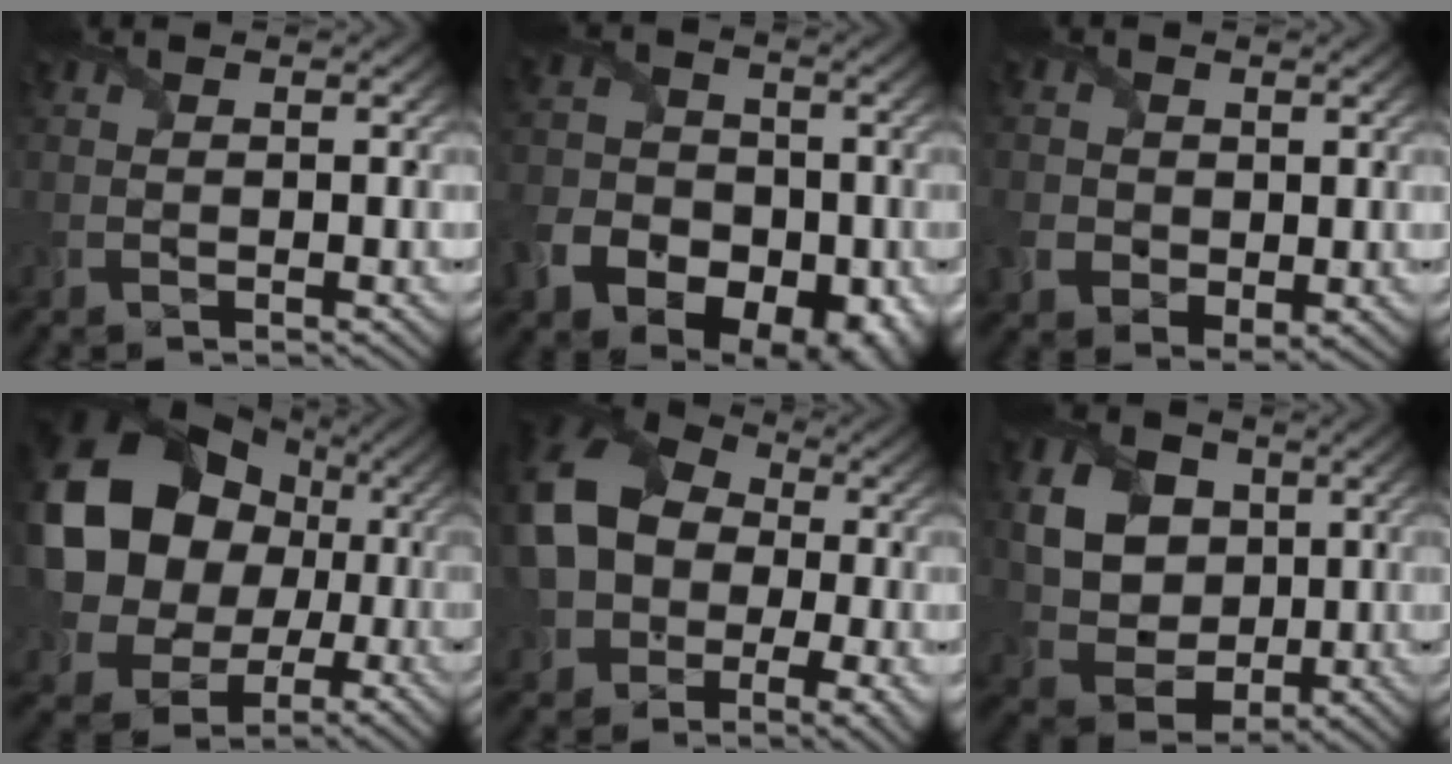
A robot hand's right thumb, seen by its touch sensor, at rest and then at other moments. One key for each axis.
{"total": 13.7, "fx": -6.8, "fy": 10.0, "fz": 6.5, "tx": -0.132, "ty": -0.056, "tz": -0.116}
{"total": 4.7, "fx": -0.1, "fy": 4.1, "fz": 2.2, "tx": -0.075, "ty": -0.024, "tz": -0.002}
{"total": 17.2, "fx": 1.1, "fy": 14.6, "fz": 9.0, "tx": -0.226, "ty": -0.001, "tz": 0.014}
{"total": 18.1, "fx": -1.1, "fy": 14.3, "fz": 11.1, "tx": -0.261, "ty": -0.032, "tz": -0.020}
{"total": 9.4, "fx": 1.4, "fy": 7.7, "fz": 5.2, "tx": -0.144, "ty": -0.005, "tz": 0.022}